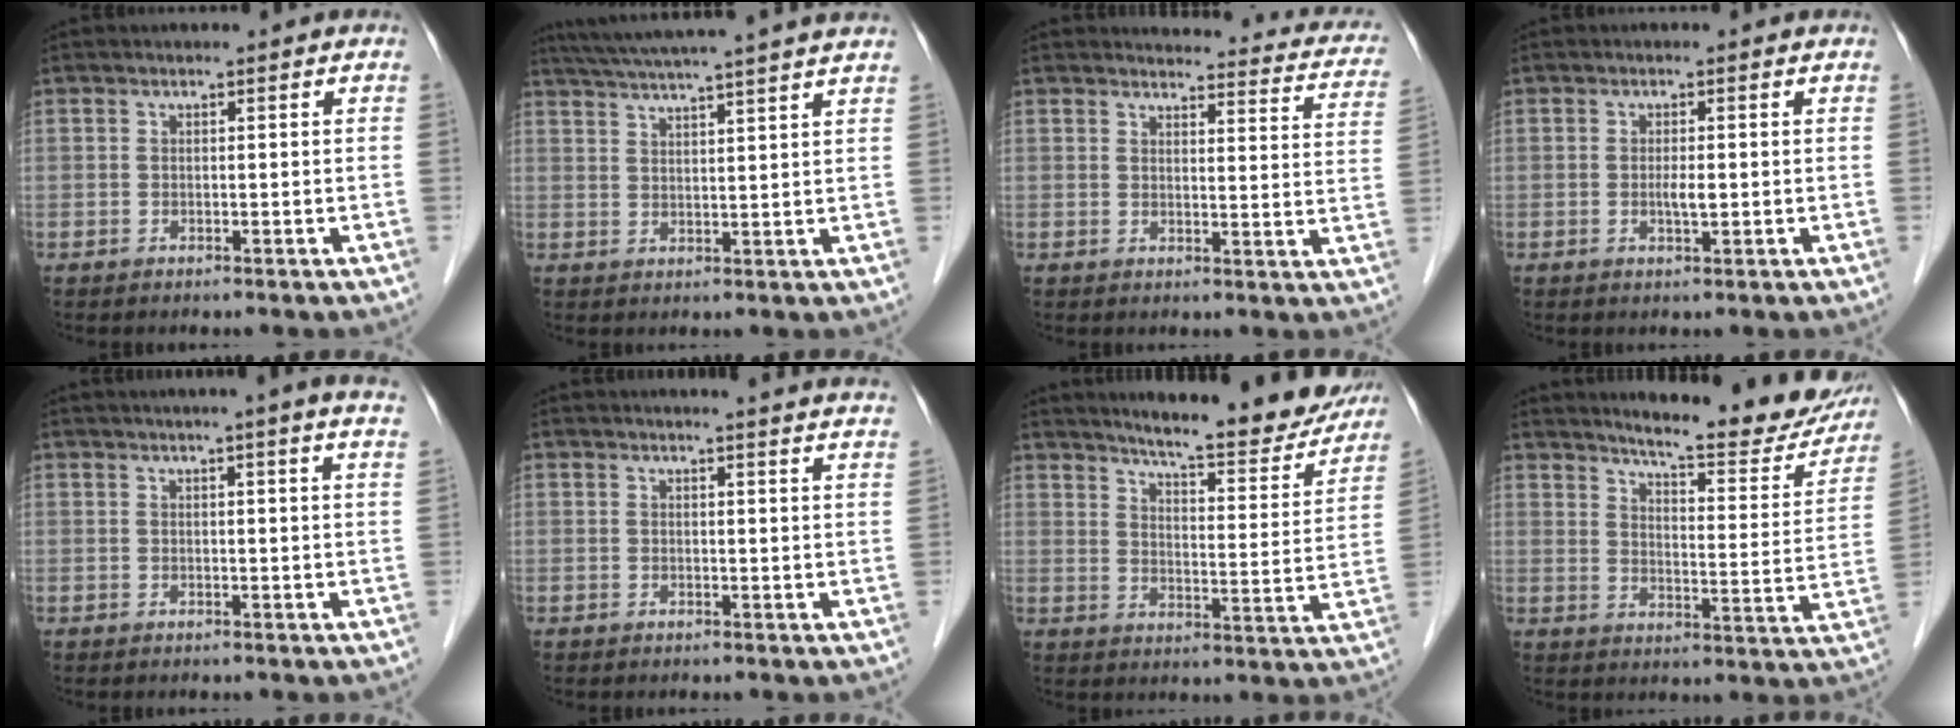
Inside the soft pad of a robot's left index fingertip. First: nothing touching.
{"total": 16.4, "force": [14.4, -1.0, 7.8], "torque": [-0.138, 0.016, 0.194]}
{"total": 16.9, "force": [15.8, 4.0, 4.3], "torque": [-0.014, -0.044, 0.146]}
{"total": 1.7, "force": [-0.2, 0.4, 1.7], "torque": [-0.033, -0.001, -0.003]}
{"total": 8.1, "force": [6.6, -1.0, 4.5], "torque": [-0.051, 0.010, 0.062]}
{"total": 11.2, "force": [10.7, -0.6, 3.3], "torque": [-0.040, -0.032, 0.102]}
{"total": 20.0, "force": [17.6, 3.1, 8.9], "torque": [-0.112, -0.044, 0.219]}
{"total": 19.6, "force": [17.5, 3.1, 8.2], "torque": [-0.097, -0.060, 0.213]}